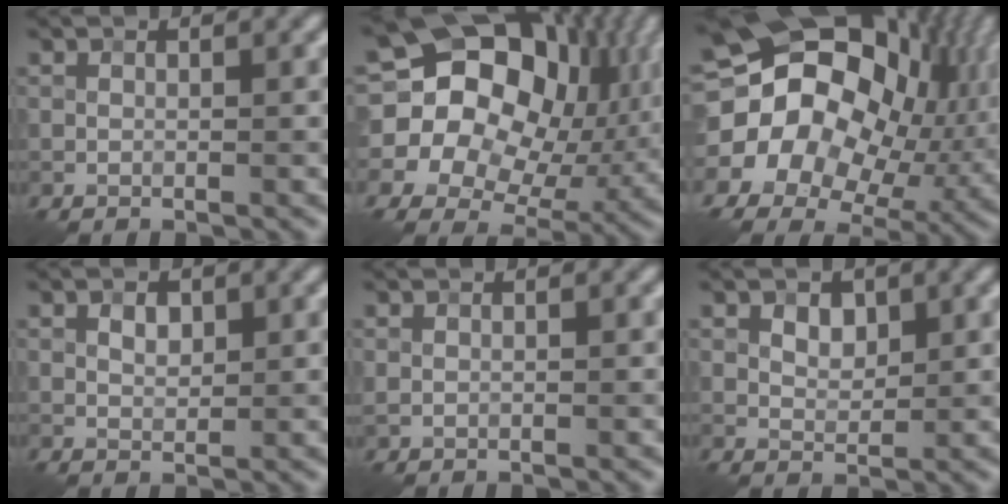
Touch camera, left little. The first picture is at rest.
{"total": 19.3, "force": [3.4, 15.4, 11.3], "torque": [-0.181, 0.021, 0.053]}
{"total": 20.3, "force": [1.6, 16.0, 12.4], "torque": [-0.209, 0.008, 0.022]}
{"total": 1.5, "force": [0.6, 0.9, 1.0], "torque": [-0.016, 0.001, 0.010]}
{"total": 0.0}
{"total": 2.0, "force": [0.9, 1.3, 1.2], "torque": [-0.021, 0.000, 0.015]}